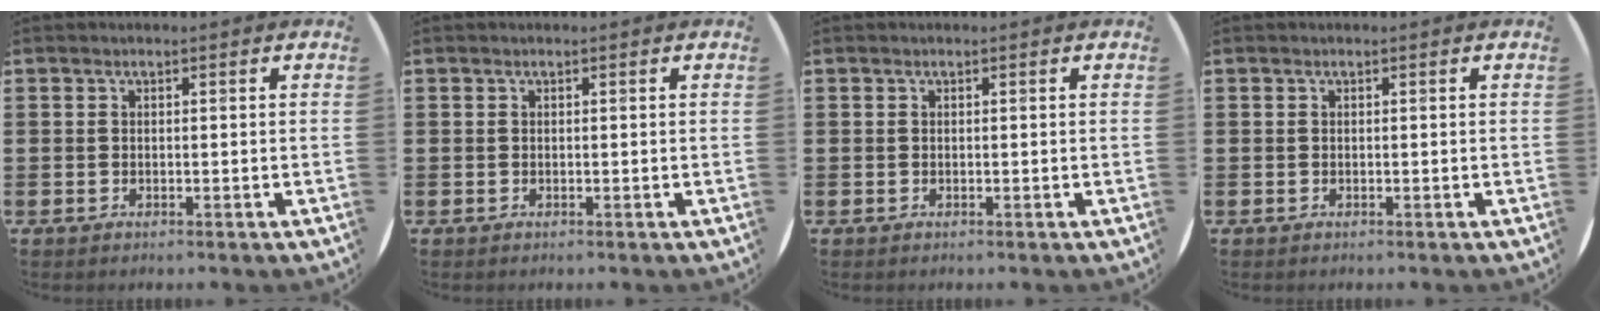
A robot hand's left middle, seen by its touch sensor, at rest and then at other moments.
{"total": 0.0}
{"total": 0.0}
{"total": 0.0}